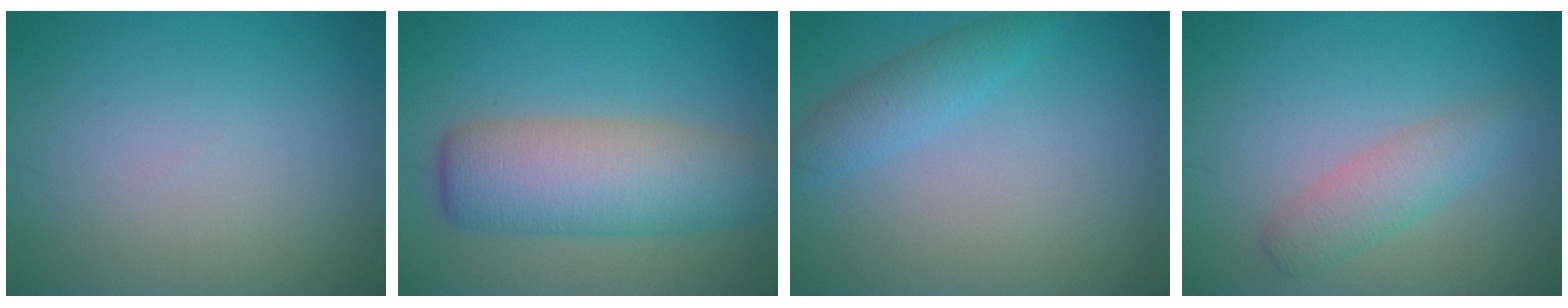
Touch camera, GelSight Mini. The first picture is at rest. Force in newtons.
{"total": 8.1, "press": 8.1, "slide": 0.2}
{"total": 2.3, "press": 2.3, "slide": 0.1}
{"total": 2.8, "press": 2.8, "slide": 0.1}